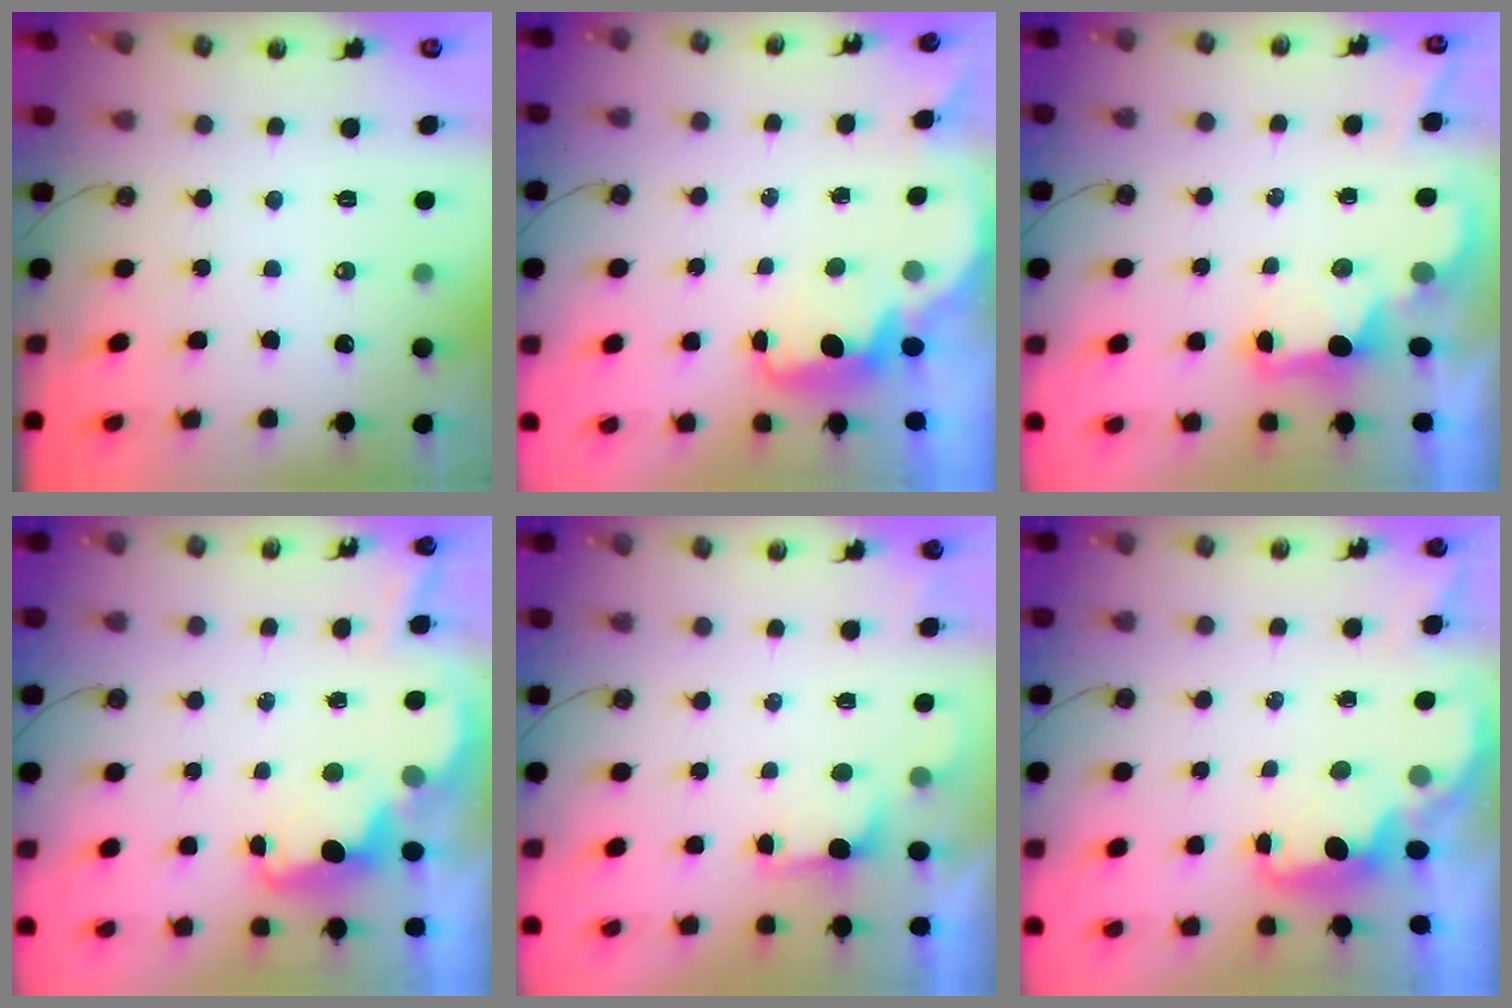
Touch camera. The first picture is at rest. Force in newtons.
{"total": 2.2, "press": 2.1, "slide": 0.6}
{"total": 2.1, "press": 2.0, "slide": 0.7}
{"total": 3.7, "press": 3.6, "slide": 0.7}
{"total": 1.0, "press": 0.6, "slide": 0.8}
{"total": 1.4, "press": 1.2, "slide": 0.6}